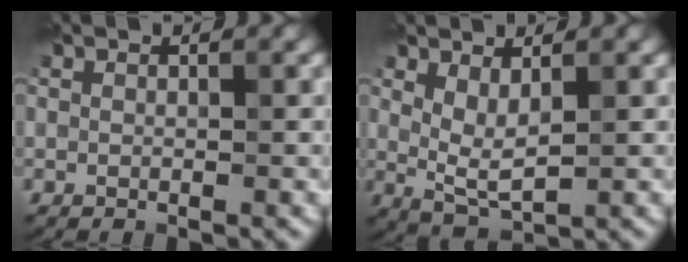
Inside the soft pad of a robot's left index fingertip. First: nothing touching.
{"total": 3.0, "force": [1.0, 1.1, 2.5], "torque": [-0.055, -0.011, 0.025]}